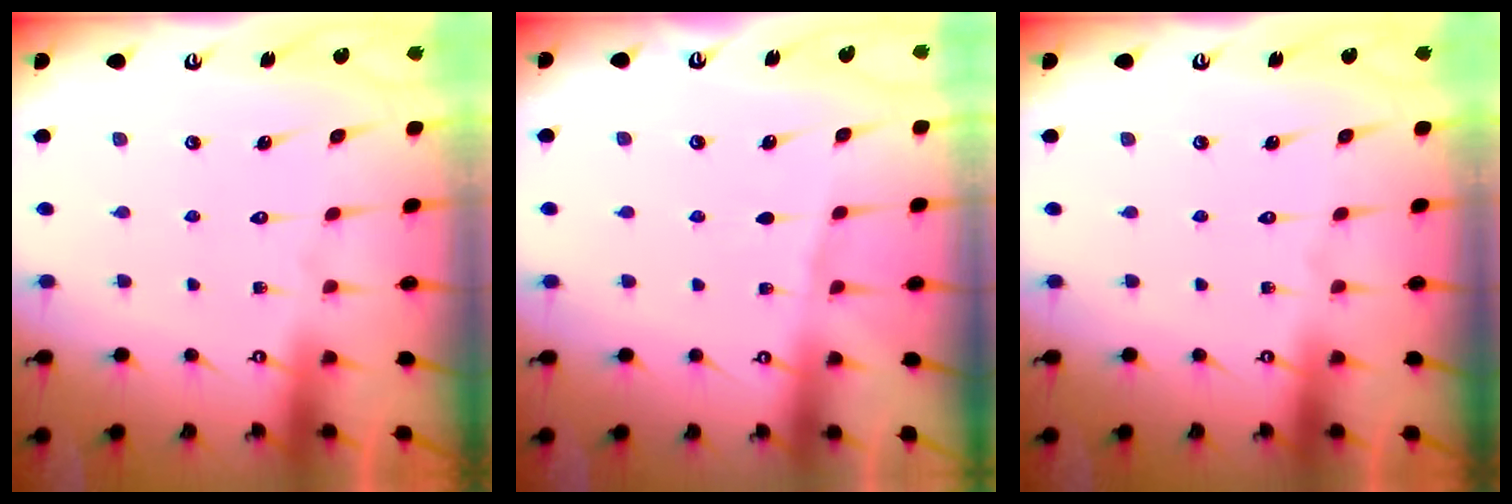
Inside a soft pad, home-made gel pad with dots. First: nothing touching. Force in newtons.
{"total": 3.0, "press": 2.9, "slide": 0.4}
{"total": 0.0}